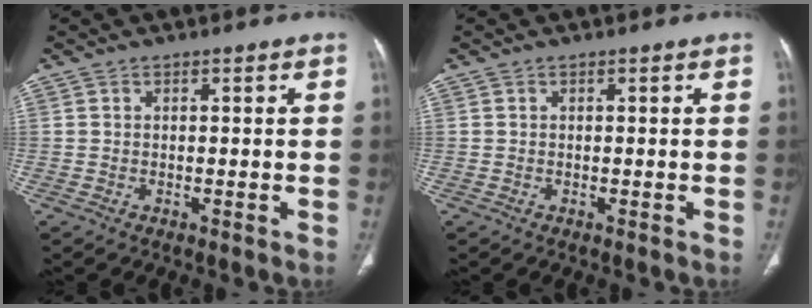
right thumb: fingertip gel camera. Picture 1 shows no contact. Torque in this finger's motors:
{"motor_torque": [1.04, 0.93, 0.10, -0.02, 0.04]}